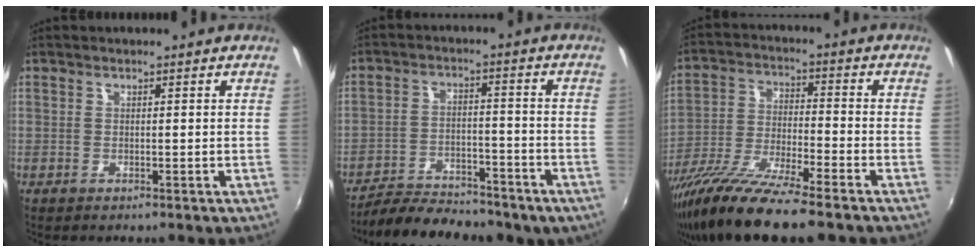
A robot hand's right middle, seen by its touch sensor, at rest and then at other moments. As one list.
[{"total": 16.0, "force": [-13.0, 5.9, 7.3], "torque": [-0.153, -0.019, -0.184]}, {"total": 16.0, "force": [-12.3, 1.7, 10.1], "torque": [-0.200, -0.040, -0.226]}]